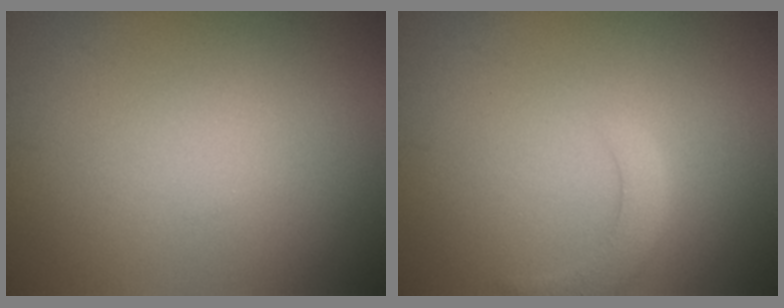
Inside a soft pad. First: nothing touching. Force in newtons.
{"total": 2.4, "press": 2.4, "slide": 0.2}